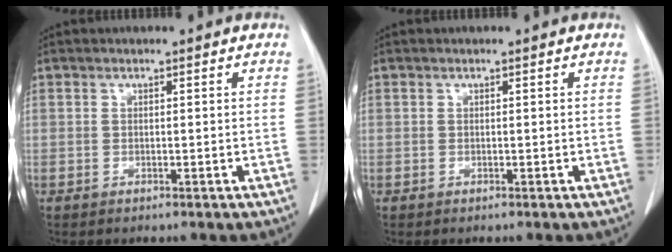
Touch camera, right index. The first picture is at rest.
{"total": 0.0}